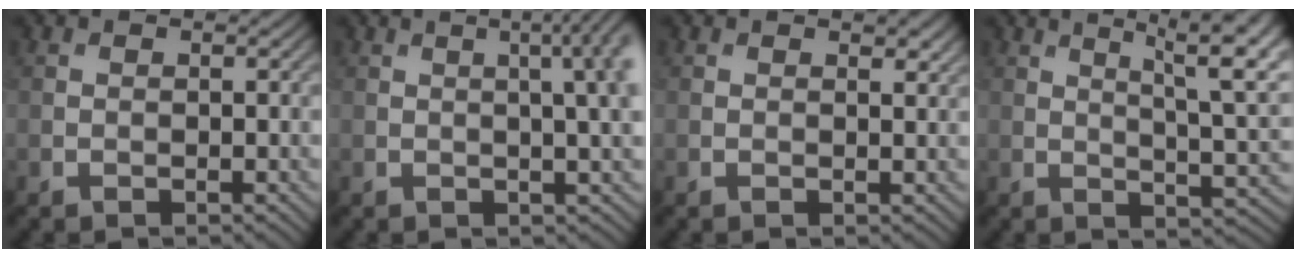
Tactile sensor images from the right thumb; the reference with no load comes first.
{"total": 7.8, "force": [1.6, 2.4, 7.2], "torque": [-0.067, 0.033, 0.006]}
{"total": 1.3, "force": [0.8, 0.4, 0.9], "torque": [-0.013, -0.003, 0.016]}
{"total": 11.4, "force": [5.5, 3.3, 9.5], "torque": [-0.122, 0.017, 0.069]}